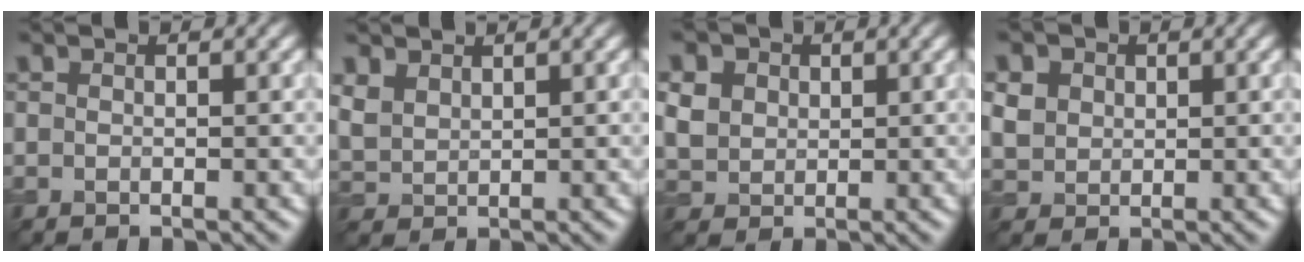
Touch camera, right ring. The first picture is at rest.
{"total": 2.5, "force": [1.7, 1.5, 1.1], "torque": [-0.035, 0.003, 0.041]}
{"total": 4.6, "force": [1.7, 3.6, 2.2], "torque": [-0.071, 0.013, 0.029]}
{"total": 3.9, "force": [1.5, 3.2, 1.7], "torque": [-0.058, 0.010, 0.032]}